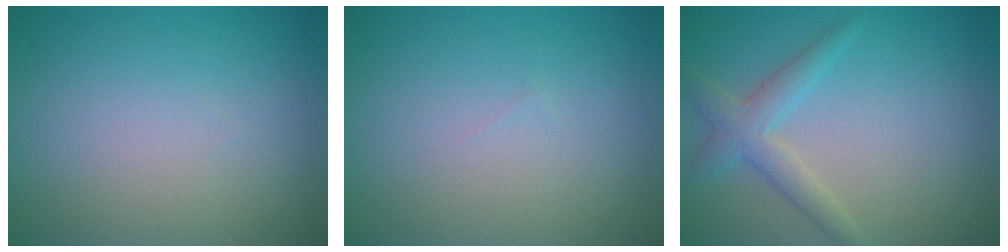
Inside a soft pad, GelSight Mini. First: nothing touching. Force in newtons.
{"total": 0.0}
{"total": 2.8, "press": 2.8, "slide": 0.1}